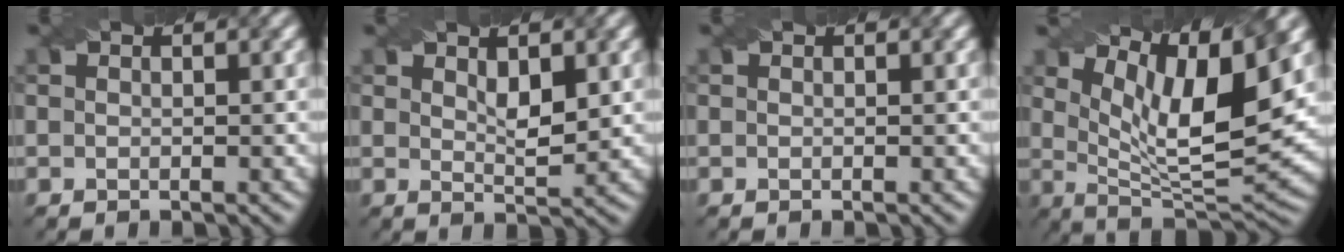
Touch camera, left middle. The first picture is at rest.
{"total": 2.6, "force": [1.1, 1.0, 2.1], "torque": [-0.036, -0.003, 0.022]}
{"total": 0.0}
{"total": 10.1, "force": [5.1, 2.6, 8.3], "torque": [-0.140, -0.003, 0.092]}